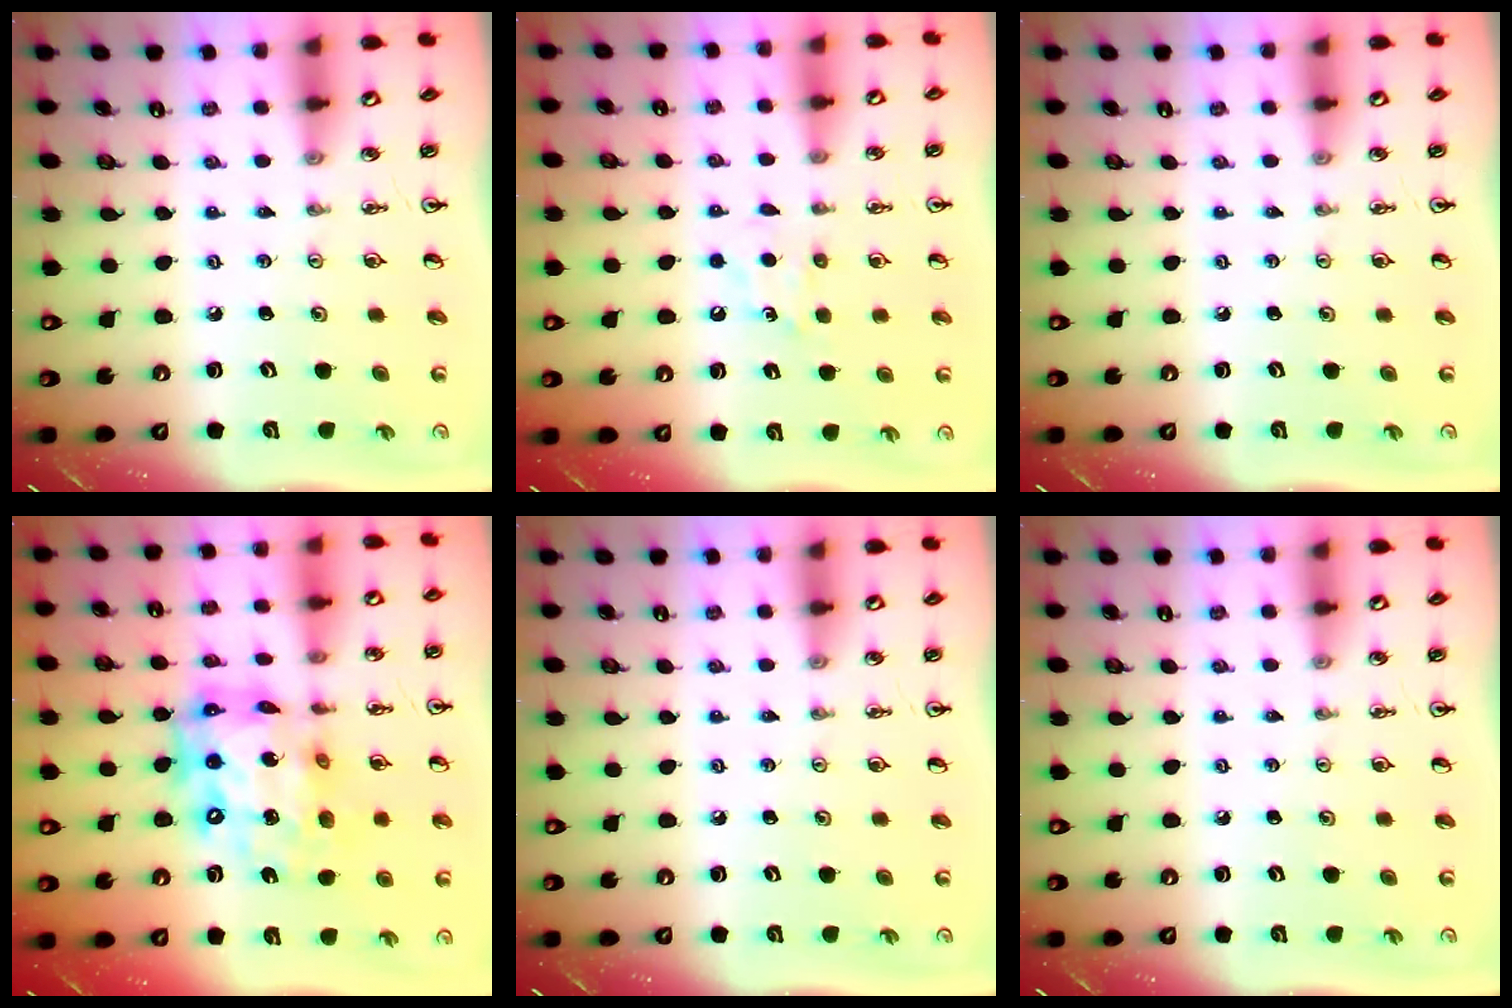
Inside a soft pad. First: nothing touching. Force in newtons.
{"total": 5.9, "press": 5.9, "slide": 0.6}
{"total": 0.0}
{"total": 19.3, "press": 19.2, "slide": 1.9}
{"total": 0.0}
{"total": 0.0}